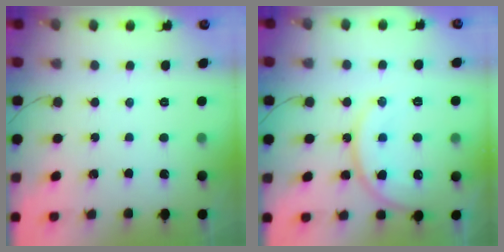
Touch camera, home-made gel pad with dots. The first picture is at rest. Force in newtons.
{"total": 15.0, "press": 14.9, "slide": 1.3}